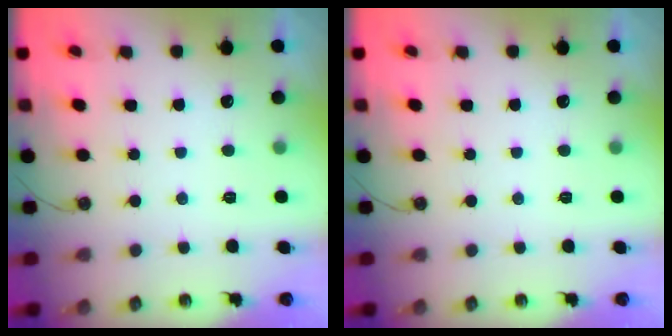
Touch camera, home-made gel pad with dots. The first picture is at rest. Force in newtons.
{"total": 0.0}